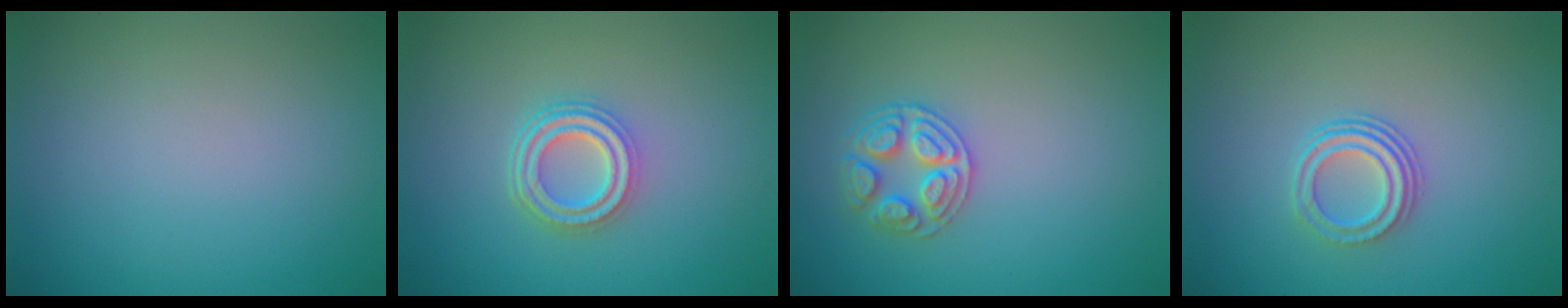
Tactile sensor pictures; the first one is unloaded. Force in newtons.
{"total": 4.0, "press": 3.1, "slide": 2.5}
{"total": 3.0, "press": 3.0, "slide": 0.5}
{"total": 2.9, "press": 2.2, "slide": 1.9}